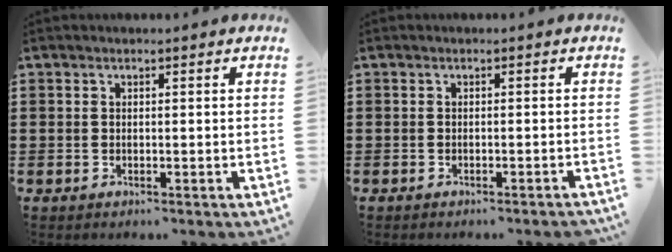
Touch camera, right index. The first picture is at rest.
{"total": 0.6, "force": [-0.5, -0.1, 0.2], "torque": [-0.004, -0.002, -0.010]}